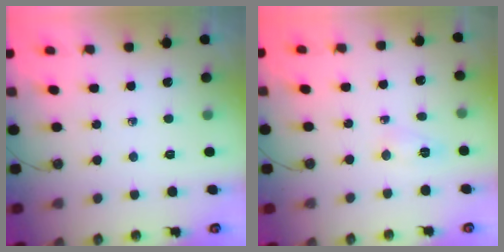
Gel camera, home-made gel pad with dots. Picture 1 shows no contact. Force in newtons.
{"total": 2.7, "press": 2.7, "slide": 0.4}